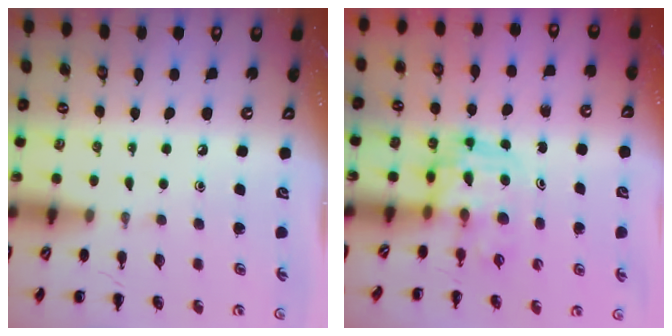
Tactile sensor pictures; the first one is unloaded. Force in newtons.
{"total": 3.6, "press": 3.5, "slide": 0.6}